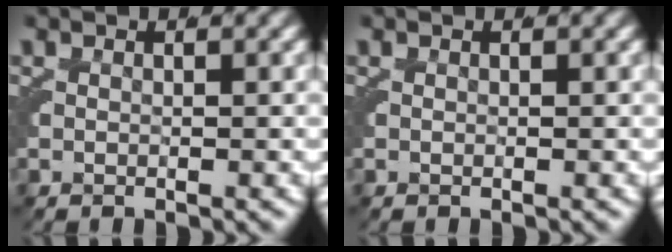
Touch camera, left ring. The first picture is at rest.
{"total": 0.0}